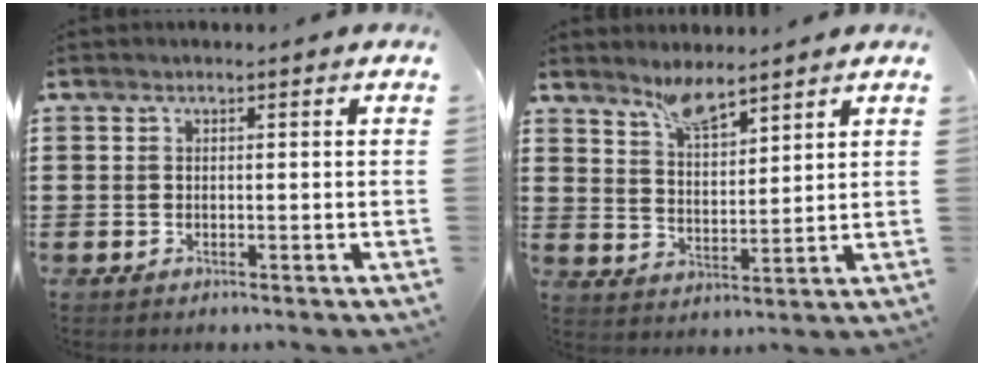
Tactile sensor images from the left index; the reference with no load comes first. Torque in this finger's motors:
{"motor_torque": [0.57, -0.30, 0.29, 0.04]}